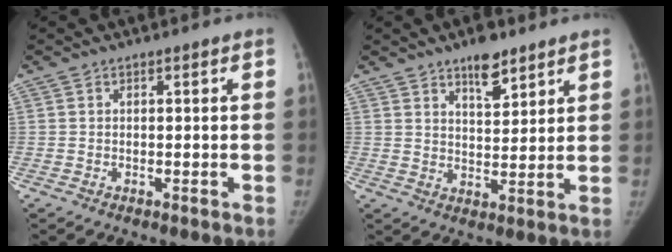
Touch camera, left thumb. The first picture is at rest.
{"total": 6.7, "force": [4.8, 2.7, 3.9], "torque": [-0.033, -0.032, 0.074]}